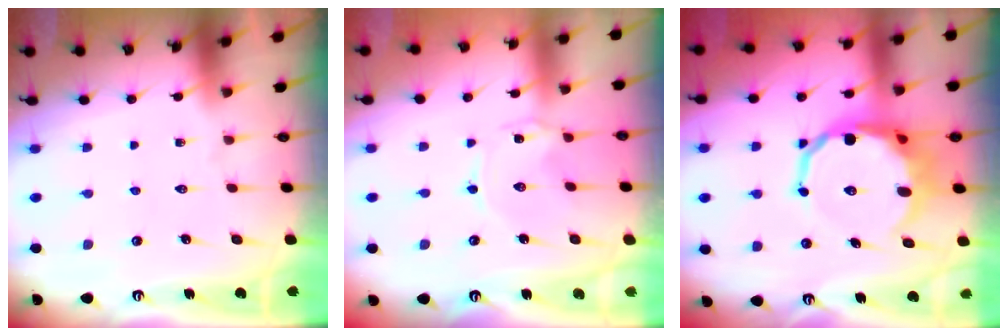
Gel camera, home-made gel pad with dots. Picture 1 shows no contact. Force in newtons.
{"total": 1.0, "press": 1.0, "slide": 0.1}
{"total": 13.0, "press": 12.7, "slide": 3.0}